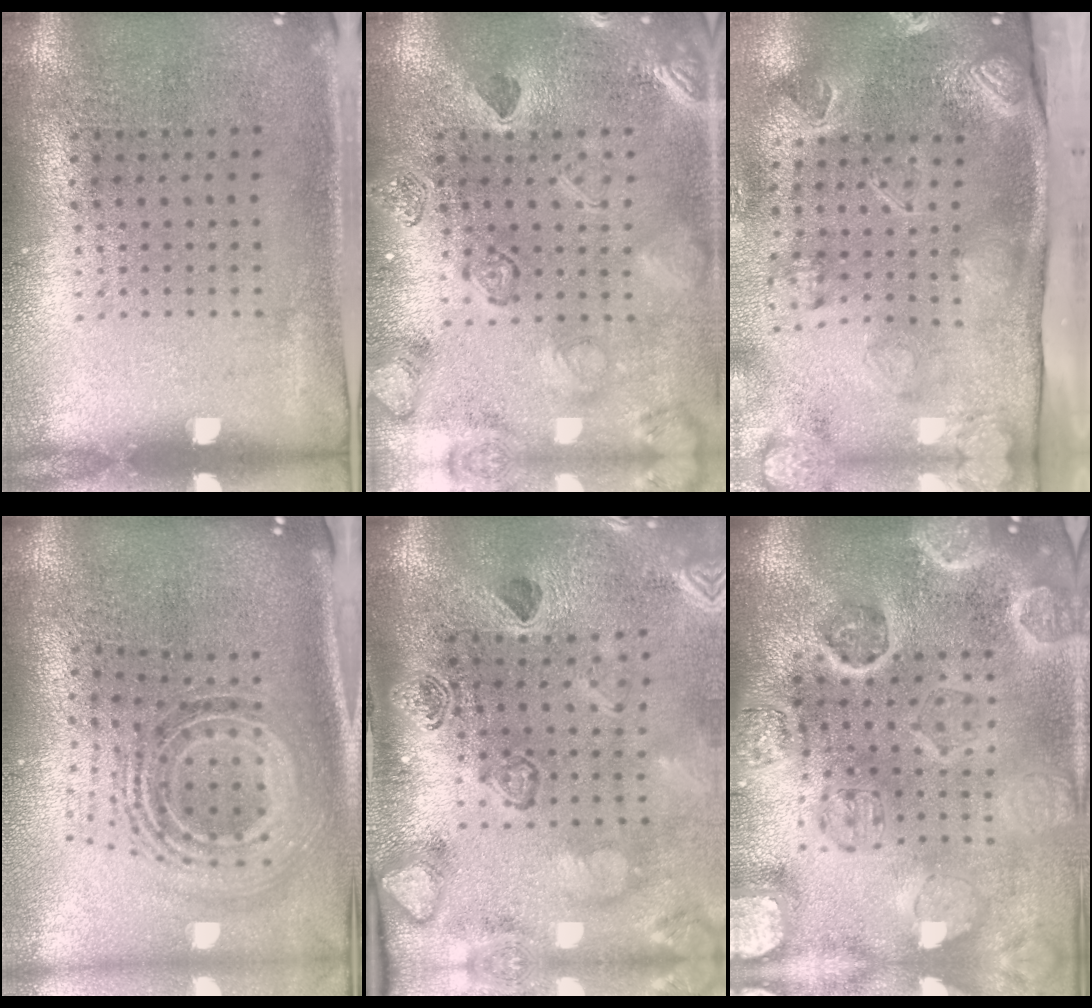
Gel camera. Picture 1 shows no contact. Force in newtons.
{"total": 2.5, "press": 2.4, "slide": 0.5}
{"total": 3.7, "press": 3.1, "slide": 2.1}
{"total": 1.9, "press": 1.4, "slide": 1.2}
{"total": 2.7, "press": 2.5, "slide": 1.0}
{"total": 4.5, "press": 4.1, "slide": 1.9}